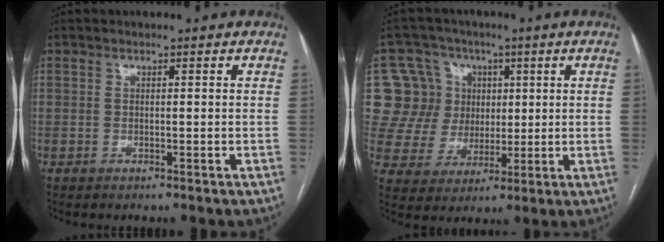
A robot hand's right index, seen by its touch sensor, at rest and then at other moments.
{"total": 13.5, "force": [3.8, 12.8, 2.5], "torque": [-0.064, 0.059, 0.081]}